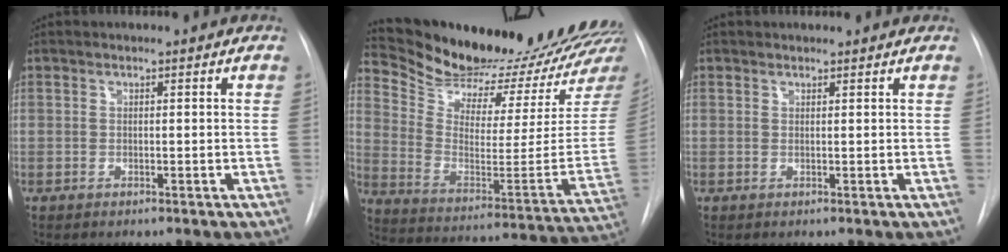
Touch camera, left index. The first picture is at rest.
{"total": 26.4, "force": [24.6, 2.0, 9.5], "torque": [-0.156, -0.118, 0.345]}
{"total": 1.4, "force": [1.3, 0.4, 0.2], "torque": [-0.008, 0.014, 0.018]}